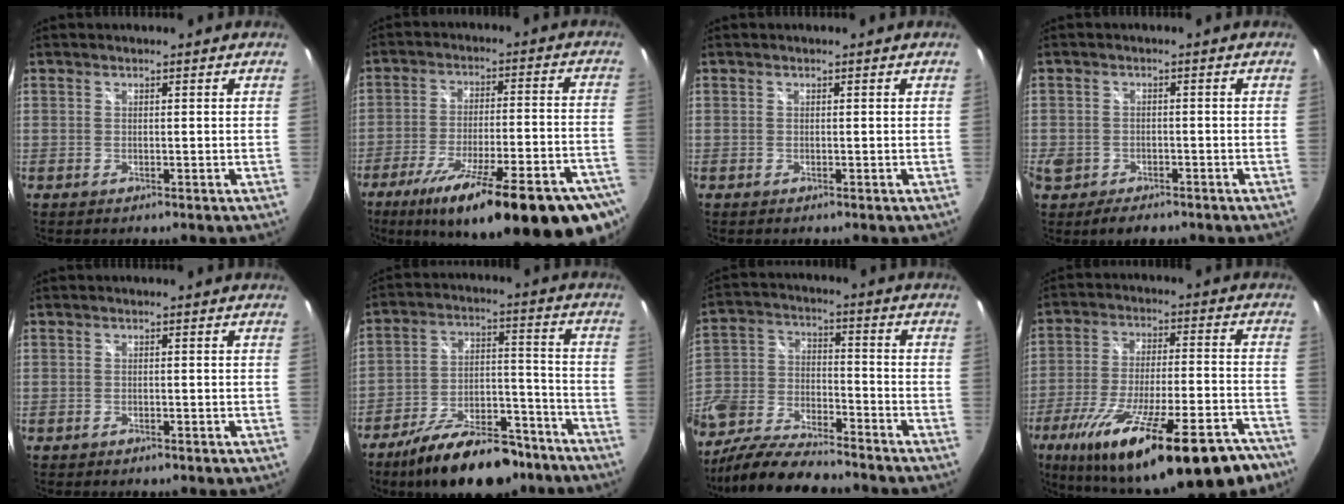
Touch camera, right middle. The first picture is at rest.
{"total": 28.3, "force": [-19.7, 4.5, 19.8], "torque": [-0.301, -0.062, -0.276]}
{"total": 0.0}
{"total": 6.3, "force": [-3.7, 4.1, 3.1], "torque": [-0.079, -0.015, -0.063]}
{"total": 0.9, "force": [-0.6, 0.5, 0.4], "torque": [-0.008, -0.003, -0.010]}
{"total": 18.7, "force": [-13.8, 7.6, 10.0], "torque": [-0.173, 0.006, -0.203]}
{"total": 19.0, "force": [-13.6, 7.8, 10.7], "torque": [-0.239, -0.029, -0.243]}
{"total": 30.3, "force": [-21.0, 7.8, 20.3], "torque": [-0.346, -0.055, -0.302]}